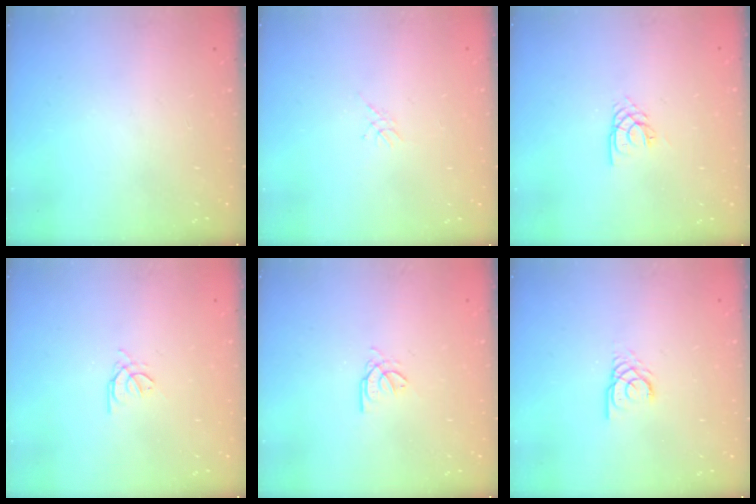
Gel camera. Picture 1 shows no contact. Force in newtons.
{"total": 1.1, "press": 1.1, "slide": 0.3}
{"total": 2.1, "press": 2.1, "slide": 0.2}
{"total": 1.2, "press": 1.1, "slide": 0.4}
{"total": 2.7, "press": 2.7, "slide": 0.4}
{"total": 2.9, "press": 2.9, "slide": 0.2}